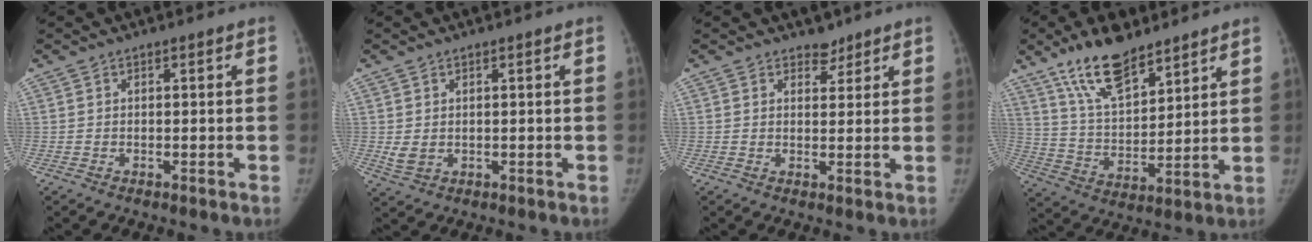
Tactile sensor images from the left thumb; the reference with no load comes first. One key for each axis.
{"total": 2.6, "fx": 0.4, "fy": 2.0, "fz": 1.6, "tx": -0.028, "ty": -0.010, "tz": 0.016}
{"total": 2.5, "fx": 2.0, "fy": 1.4, "fz": 0.3, "tx": 0.014, "ty": -0.014, "tz": 0.027}
{"total": 14.6, "fx": 10.4, "fy": 5.7, "fz": 8.4, "tx": -0.122, "ty": -0.056, "tz": 0.198}